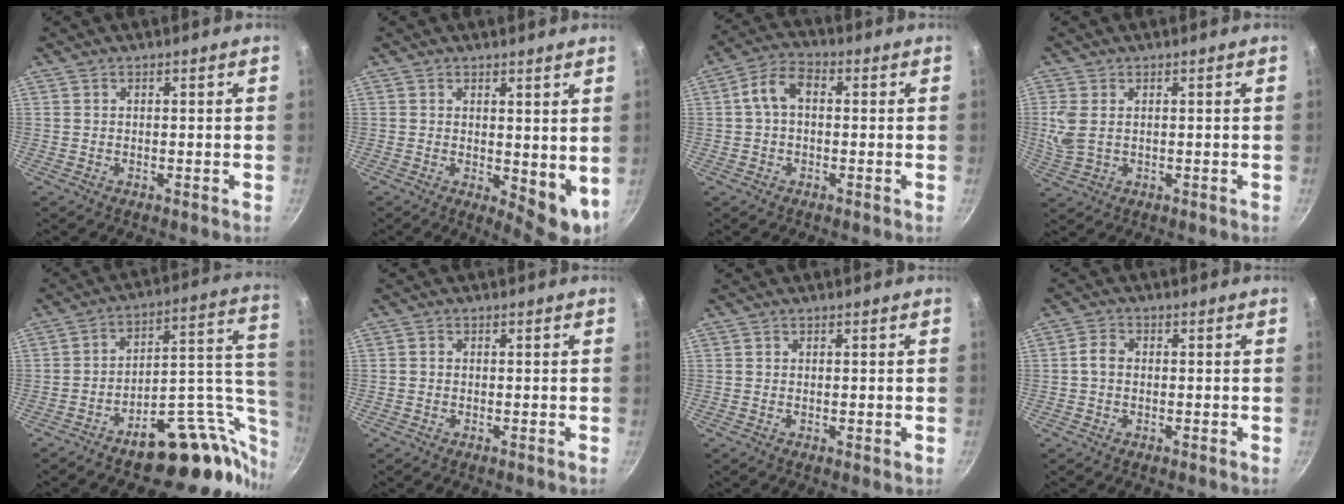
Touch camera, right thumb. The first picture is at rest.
{"total": 7.0, "force": [1.4, 3.3, 6.0], "torque": [-0.073, -0.019, 0.025]}
{"total": 6.5, "force": [0.4, 4.4, 4.8], "torque": [-0.087, 0.026, -0.002]}
{"total": 4.9, "force": [0.7, 3.1, 3.7], "torque": [-0.080, -0.003, 0.020]}
{"total": 22.6, "force": [-7.7, 12.9, 16.8], "torque": [-0.155, 0.061, -0.101]}
{"total": 0.8, "force": [-0.3, 0.7, 0.3], "torque": [-0.004, 0.002, -0.007]}
{"total": 0.6, "force": [0.0, 0.2, 0.6], "torque": [-0.008, -0.001, -0.002]}
{"total": 3.0, "force": [-0.2, 2.3, 1.9], "torque": [-0.035, 0.011, -0.010]}